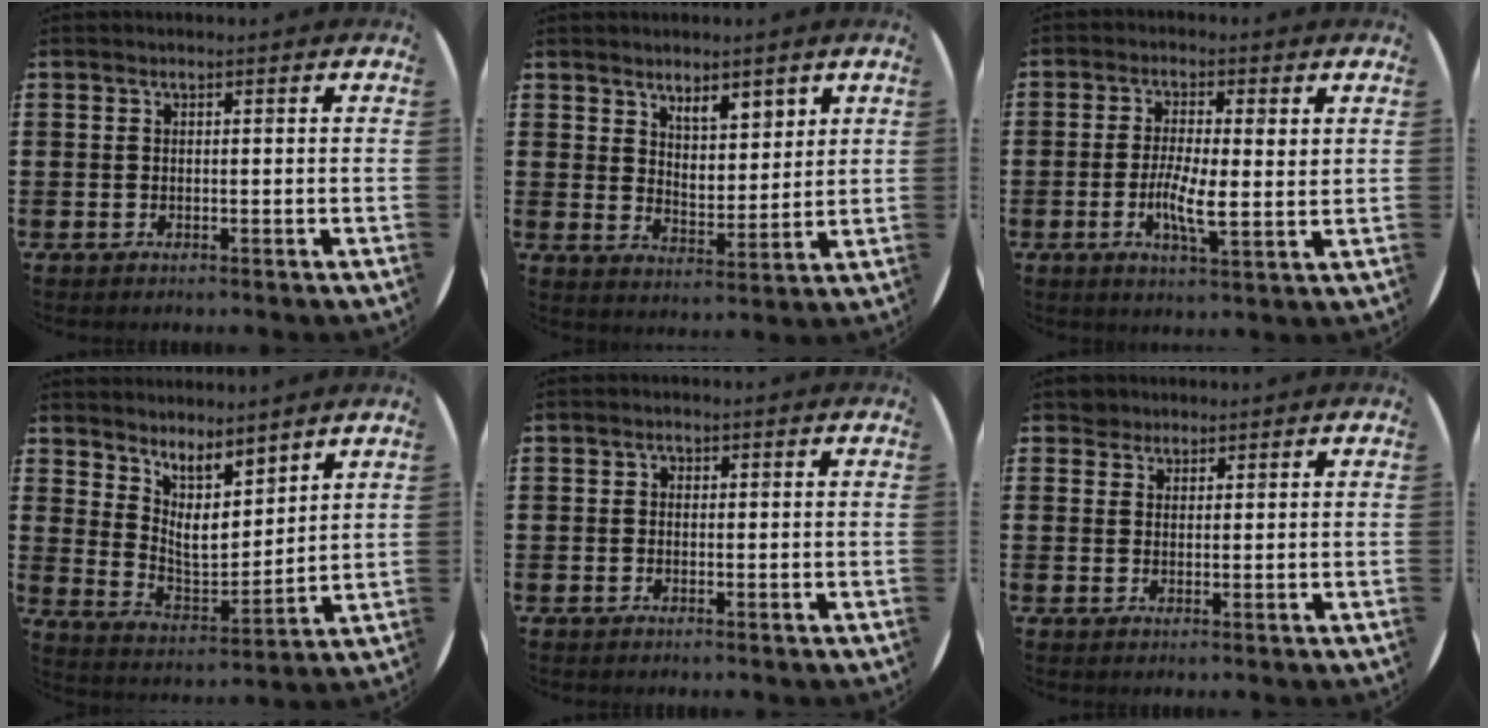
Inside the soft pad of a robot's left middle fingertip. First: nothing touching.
{"total": 5.0, "force": [4.3, 2.0, 1.7], "torque": [-0.035, -0.016, 0.076]}
{"total": 5.0, "force": [0.0, 1.3, 4.9], "torque": [-0.079, 0.001, -0.004]}
{"total": 6.6, "force": [5.6, 2.1, 2.9], "torque": [-0.077, -0.034, 0.101]}
{"total": 0.6, "force": [-0.1, 0.5, 0.2], "torque": [-0.005, 0.004, -0.003]}
{"total": 2.1, "force": [1.9, 1.0, 0.0], "torque": [0.004, 0.001, 0.036]}